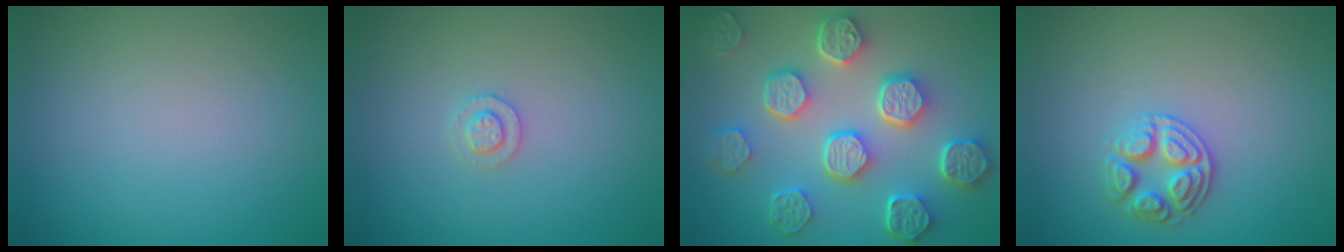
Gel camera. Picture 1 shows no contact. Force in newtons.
{"total": 1.3, "press": 1.2, "slide": 0.3}
{"total": 8.1, "press": 6.3, "slide": 5.1}
{"total": 2.8, "press": 2.7, "slide": 0.6}